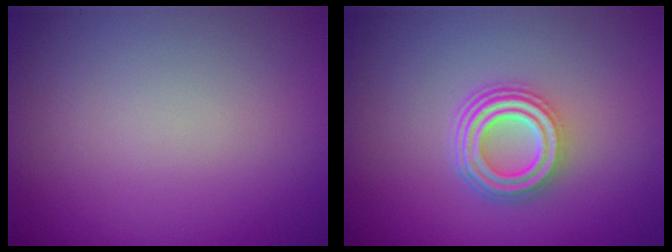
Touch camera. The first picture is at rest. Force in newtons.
{"total": 4.8, "press": 3.5, "slide": 3.3}